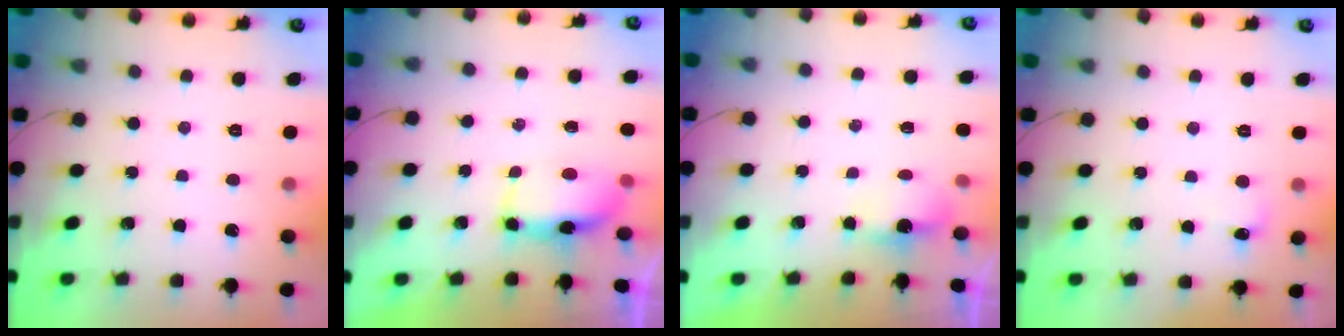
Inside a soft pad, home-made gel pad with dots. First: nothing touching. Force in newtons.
{"total": 6.6, "press": 6.3, "slide": 2.0}
{"total": 3.6, "press": 3.5, "slide": 1.0}
{"total": 4.8, "press": 4.6, "slide": 1.4}